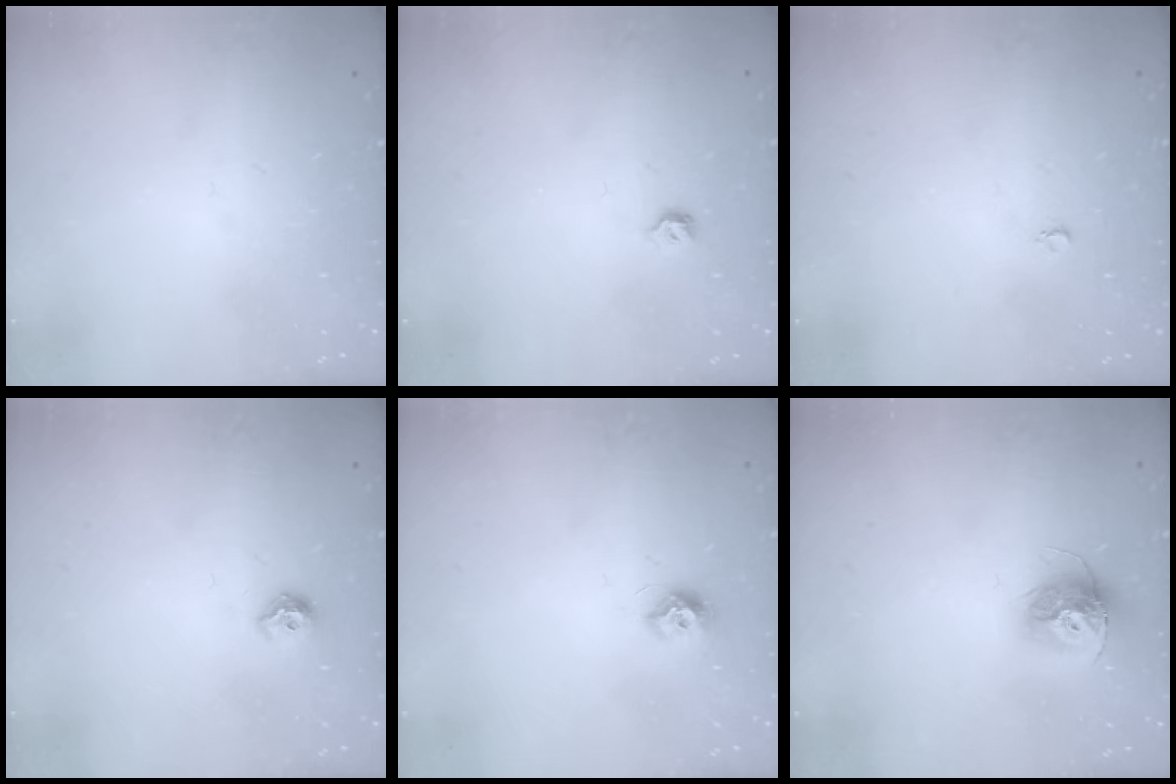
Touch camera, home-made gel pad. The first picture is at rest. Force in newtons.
{"total": 4.0, "press": 3.9, "slide": 0.7}
{"total": 2.6, "press": 2.6, "slide": 0.3}
{"total": 6.9, "press": 6.8, "slide": 0.9}
{"total": 7.7, "press": 7.7, "slide": 0.7}
{"total": 12.2, "press": 12.1, "slide": 1.0}